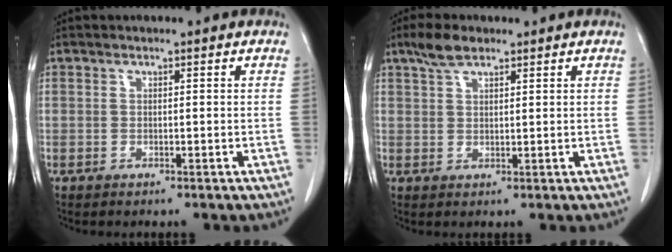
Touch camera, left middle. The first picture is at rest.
{"total": 3.6, "force": [2.6, 1.4, 2.1], "torque": [-0.046, 0.010, 0.052]}